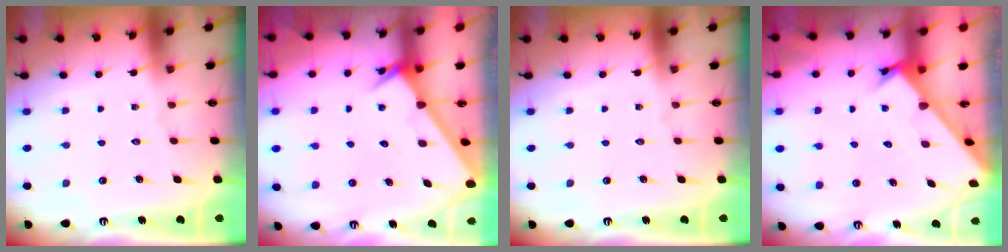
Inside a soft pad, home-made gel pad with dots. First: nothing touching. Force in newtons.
{"total": 2.5, "press": 2.5, "slide": 0.1}
{"total": 0.0}
{"total": 2.3, "press": 2.3, "slide": 0.2}